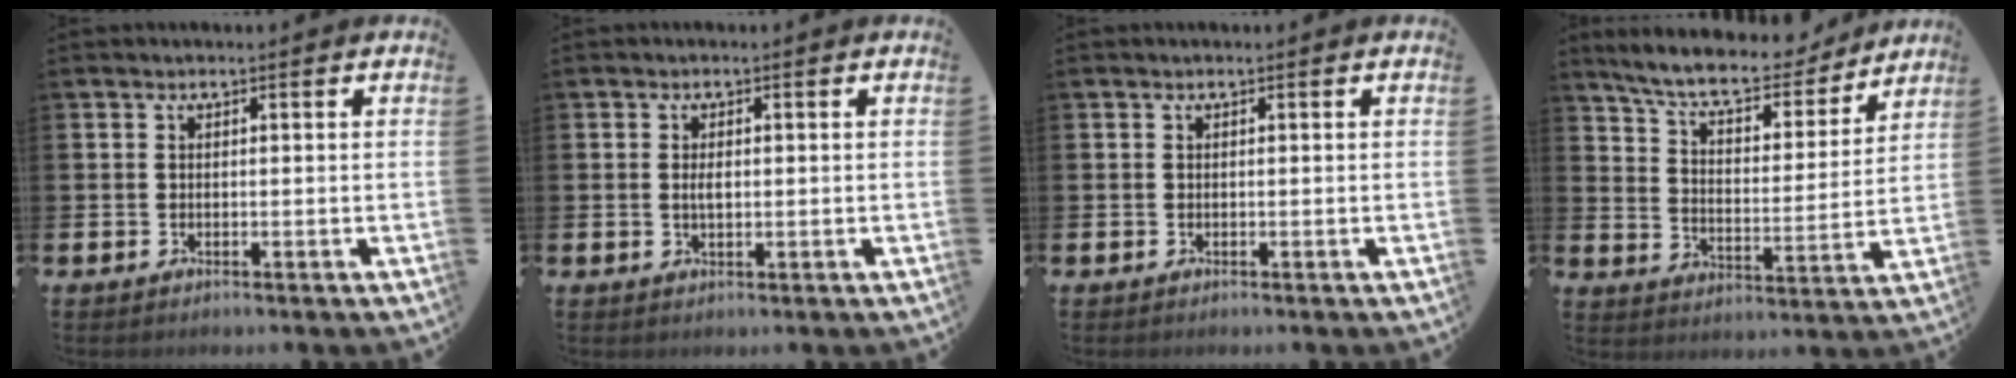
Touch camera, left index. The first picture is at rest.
{"total": 0.9, "force": [0.2, 0.4, 0.8], "torque": [-0.013, 0.000, 0.001]}
{"total": 0.0}
{"total": 9.2, "force": [8.4, 1.9, 3.1], "torque": [-0.091, -0.055, 0.145]}